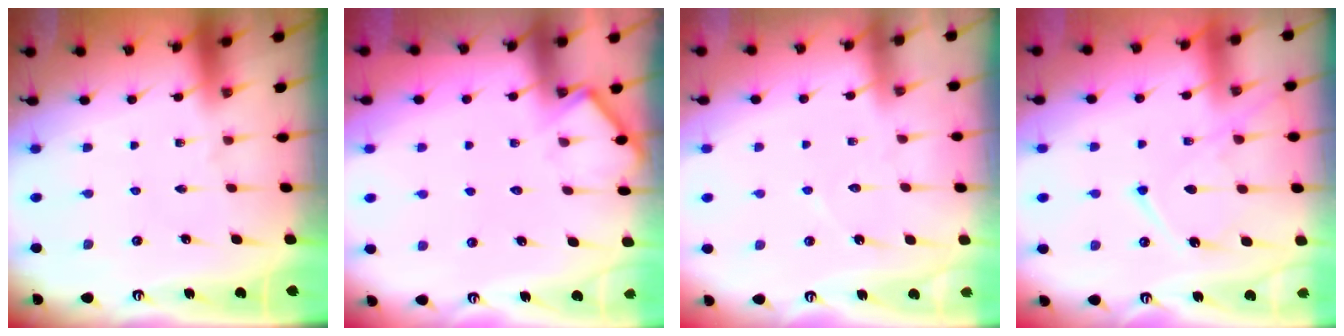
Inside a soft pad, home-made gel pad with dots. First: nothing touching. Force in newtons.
{"total": 6.5, "press": 6.5, "slide": 0.5}
{"total": 4.5, "press": 4.5, "slide": 0.4}
{"total": 12.2, "press": 12.1, "slide": 1.4}